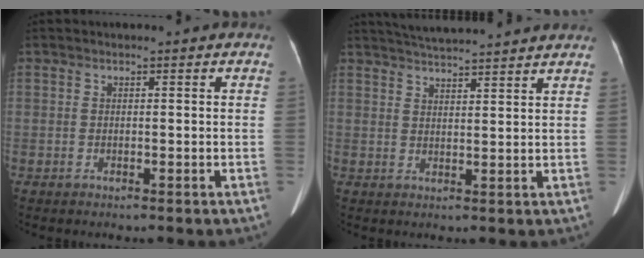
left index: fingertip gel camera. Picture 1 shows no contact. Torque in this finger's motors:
{"motor_torque": [0.31, -0.39, 0.02, 0.04]}